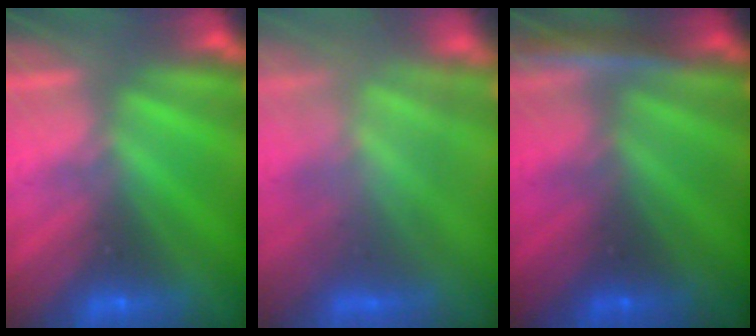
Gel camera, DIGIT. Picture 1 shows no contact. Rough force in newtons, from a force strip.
{"total": 3.9}
{"total": 1.3}